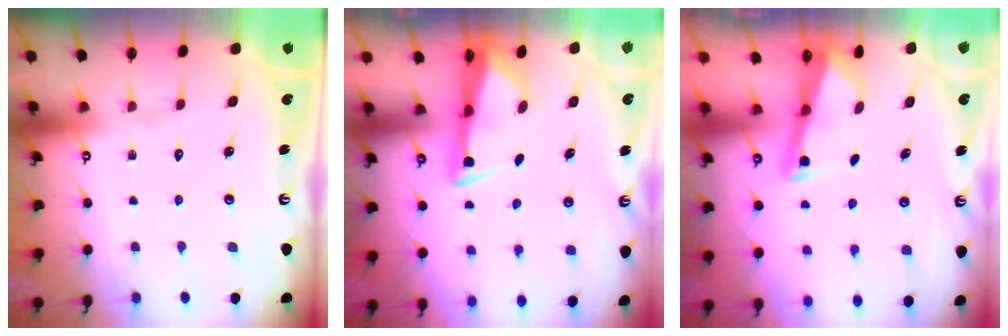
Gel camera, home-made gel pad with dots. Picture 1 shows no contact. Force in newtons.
{"total": 2.9, "press": 2.8, "slide": 0.9}
{"total": 2.5, "press": 2.5, "slide": 0.2}